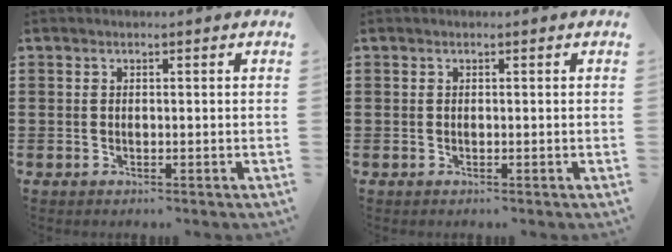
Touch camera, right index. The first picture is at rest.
{"total": 0.0}